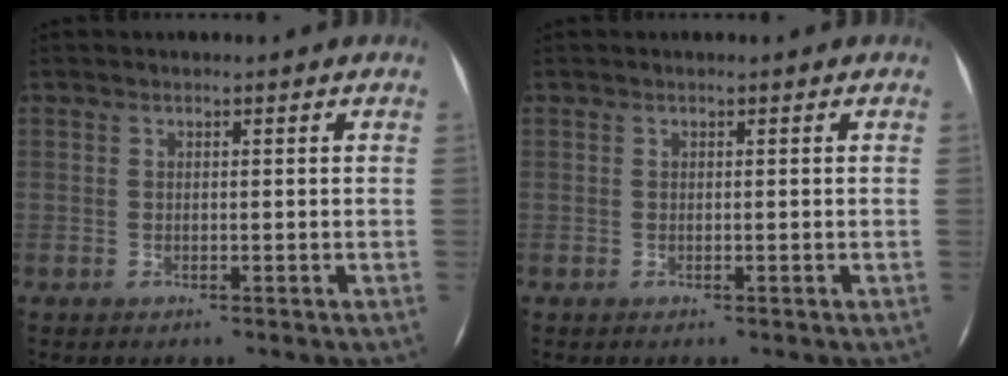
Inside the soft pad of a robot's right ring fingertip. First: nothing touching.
{"total": 0.0}